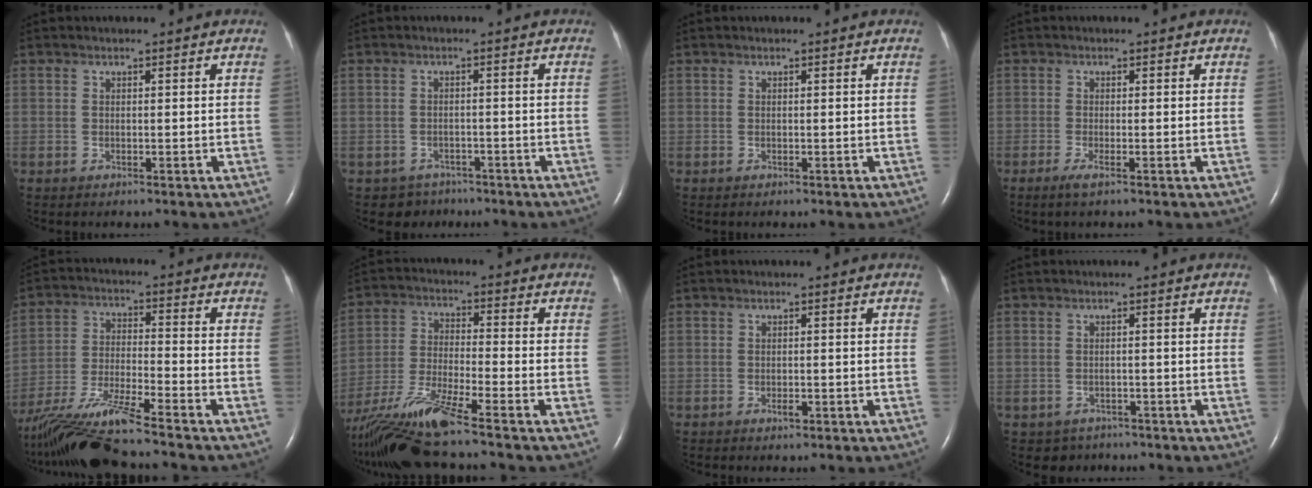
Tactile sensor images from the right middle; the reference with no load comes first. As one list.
[{"total": 3.2, "force": [-2.4, 2.2, -0.5], "torque": [0.007, 0.008, -0.034]}, {"total": 0.0}, {"total": 1.7, "force": [-1.0, 0.0, 1.4], "torque": [-0.034, -0.005, -0.023]}, {"total": 13.9, "force": [-12.1, -1.0, 6.9], "torque": [-0.139, -0.019, -0.222]}, {"total": 14.7, "force": [-11.6, -0.2, 9.0], "torque": [-0.196, -0.022, -0.221]}, {"total": 0.8, "force": [-0.4, 0.3, 0.6], "torque": [-0.011, 0.000, -0.005]}, {"total": 2.8, "force": [-2.0, 1.9, -0.2], "torque": [-0.003, 0.007, -0.026]}]